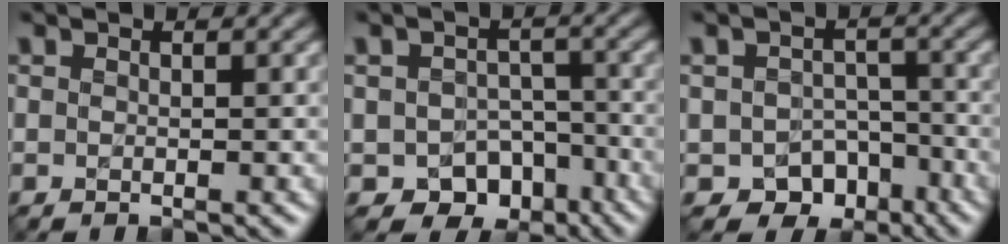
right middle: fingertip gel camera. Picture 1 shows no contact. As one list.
[{"total": 6.0, "force": [-3.2, 4.4, 2.5], "torque": [-0.027, -0.013, -0.036]}, {"total": 5.1, "force": [-2.8, 3.8, 1.9], "torque": [-0.015, -0.007, -0.033]}]